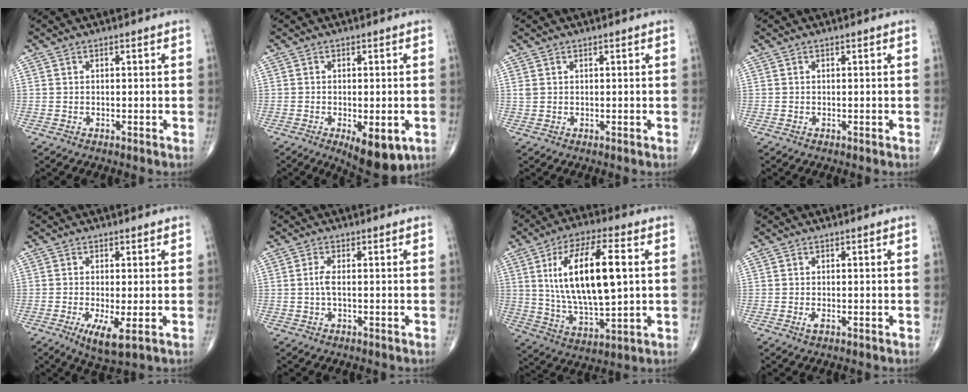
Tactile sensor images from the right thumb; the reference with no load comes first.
{"total": 9.3, "force": [-3.5, 3.9, 7.7], "torque": [-0.093, -0.010, -0.042]}
{"total": 1.0, "force": [0.4, 0.8, 0.5], "torque": [-0.010, 0.002, 0.010]}
{"total": 0.0}
{"total": 5.7, "force": [-1.7, 1.3, 5.2], "torque": [-0.098, -0.017, -0.028]}
{"total": 2.1, "force": [-0.1, 0.6, 2.0], "torque": [-0.050, 0.000, -0.002]}
{"total": 19.3, "force": [3.6, 7.2, 17.5], "torque": [-0.310, -0.006, 0.068]}
{"total": 1.1, "force": [-0.4, 0.4, 1.0], "torque": [-0.018, -0.003, -0.008]}